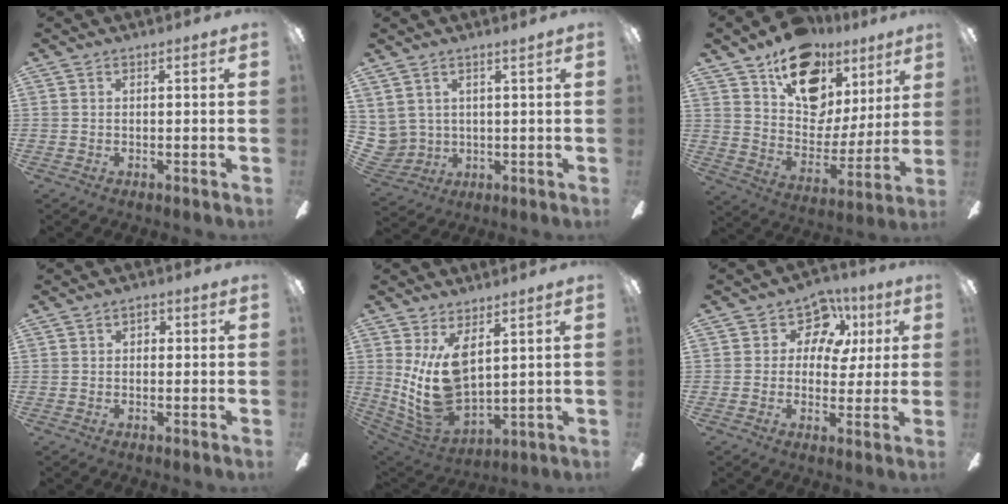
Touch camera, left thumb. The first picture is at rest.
{"total": 5.3, "force": [3.2, 4.2, 0.7], "torque": [-0.042, -0.014, 0.066]}
{"total": 19.0, "force": [12.4, 11.5, 8.6], "torque": [-0.136, -0.071, 0.228]}
{"total": 1.8, "force": [0.2, 1.4, 1.2], "torque": [-0.016, 0.007, -0.001]}
{"total": 13.9, "force": [4.6, 7.2, 10.9], "torque": [-0.244, -0.030, 0.090]}
{"total": 10.6, "force": [4.6, 8.1, 5.1], "torque": [-0.068, -0.022, 0.085]}